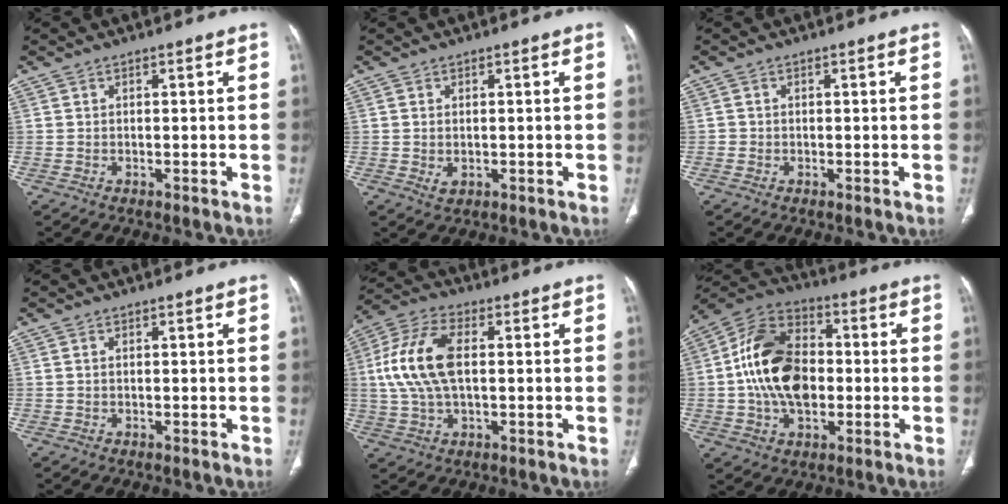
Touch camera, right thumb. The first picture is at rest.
{"total": 2.0, "force": [-0.2, 1.4, 1.4], "torque": [-0.028, -0.004, 0.002]}
{"total": 0.6, "force": [-0.2, 0.6, 0.1], "torque": [0.001, 0.004, -0.006]}
{"total": 0.0}
{"total": 13.6, "force": [1.2, 7.1, 11.6], "torque": [-0.250, 0.019, 0.019]}
{"total": 17.6, "force": [-0.7, 11.7, 13.1], "torque": [-0.218, 0.025, -0.017]}